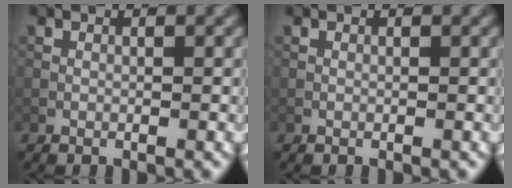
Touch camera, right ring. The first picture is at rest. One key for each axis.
{"total": 0.0}